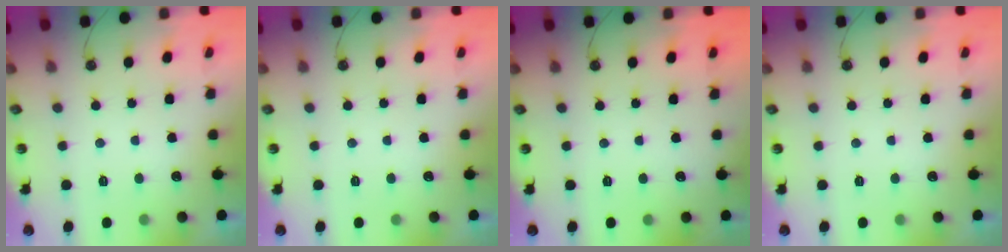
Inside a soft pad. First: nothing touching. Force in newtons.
{"total": 0.0}
{"total": 0.0}
{"total": 0.0}